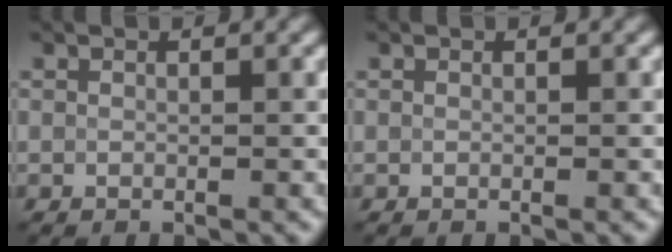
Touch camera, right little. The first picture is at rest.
{"total": 0.0}